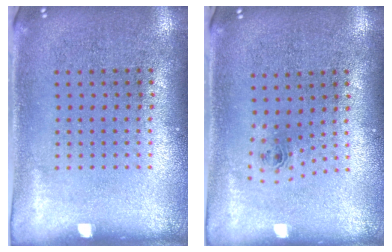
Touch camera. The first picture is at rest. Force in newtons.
{"total": 0.8, "press": 0.4, "slide": 0.7}